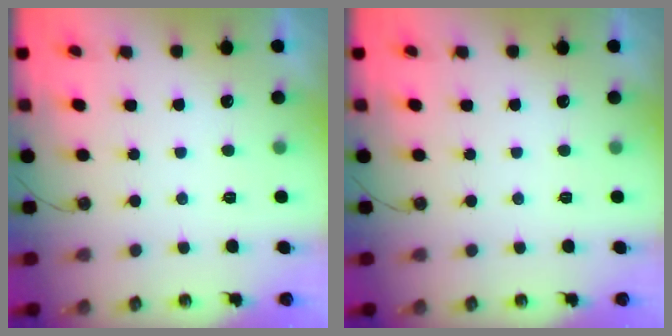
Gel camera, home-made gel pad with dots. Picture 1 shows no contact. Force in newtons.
{"total": 0.0}